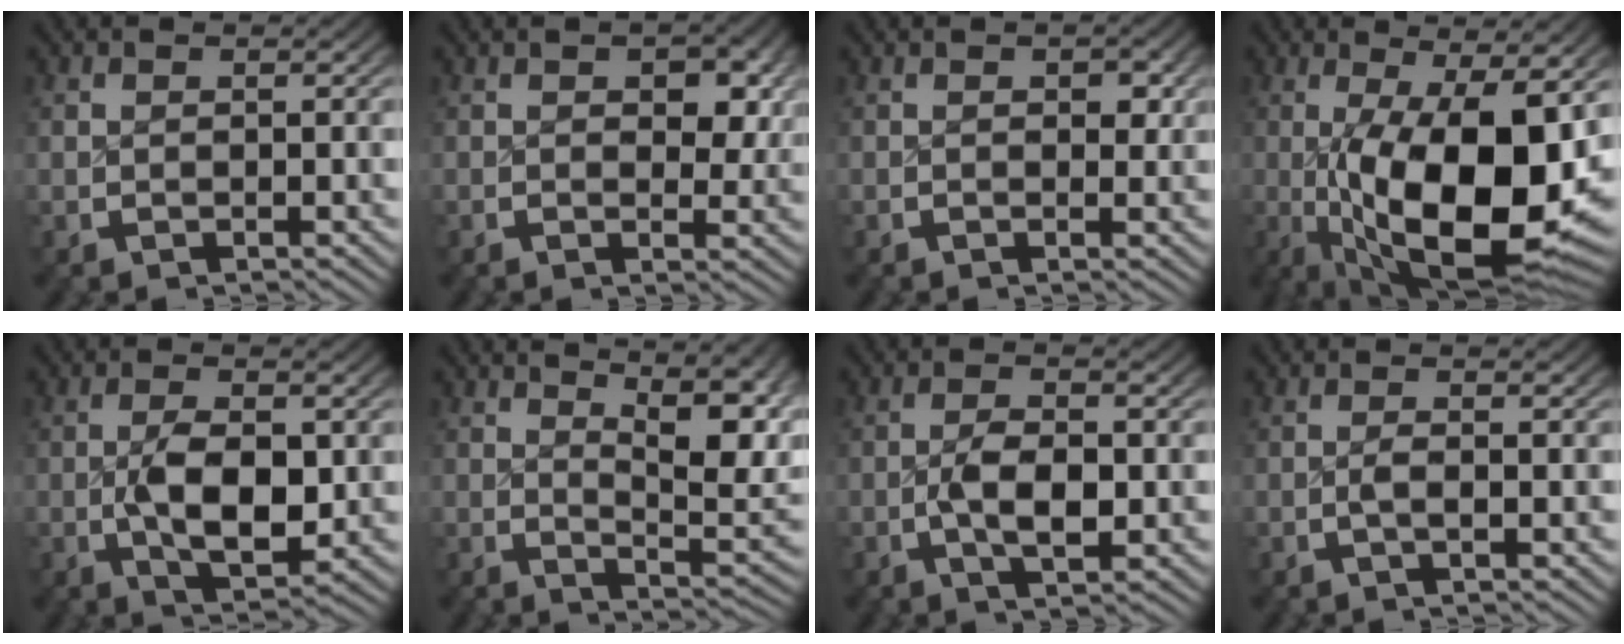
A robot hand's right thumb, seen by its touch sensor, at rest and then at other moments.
{"total": 2.7, "force": [0.6, 1.3, 2.3], "torque": [-0.034, -0.017, 0.013]}
{"total": 0.6, "force": [0.2, 0.2, 0.5], "torque": [-0.008, -0.004, 0.003]}
{"total": 18.3, "force": [-3.0, 9.0, 15.7], "torque": [-0.277, -0.069, -0.006]}
{"total": 5.4, "force": [-0.7, 2.5, 4.7], "torque": [-0.097, -0.019, -0.009]}
{"total": 5.6, "force": [2.3, 1.6, 4.8], "torque": [-0.061, -0.011, 0.038]}
{"total": 3.4, "force": [-0.7, 1.3, 3.0], "torque": [-0.061, -0.009, -0.014]}
{"total": 0.9, "force": [-0.3, -0.6, 0.6], "torque": [-0.012, 0.001, -0.010]}